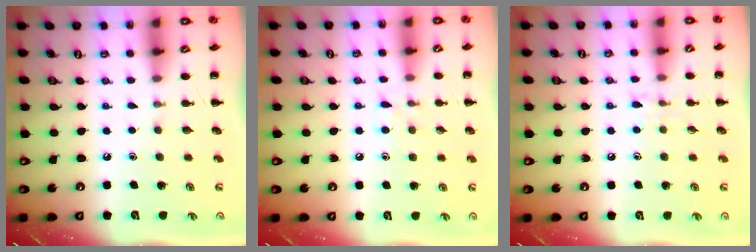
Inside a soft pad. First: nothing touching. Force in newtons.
{"total": 5.1, "press": 4.7, "slide": 2.0}
{"total": 5.4, "press": 5.2, "slide": 1.2}